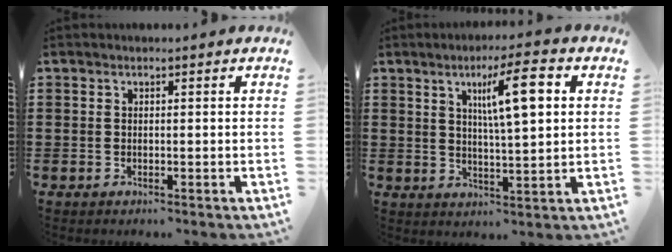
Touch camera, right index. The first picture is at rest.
{"total": 8.4, "force": [2.7, 1.5, 7.9], "torque": [-0.141, 0.001, 0.038]}